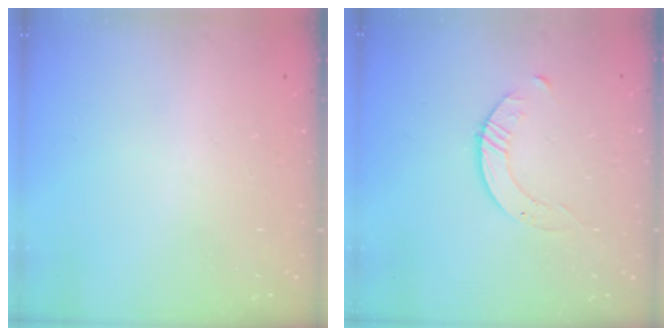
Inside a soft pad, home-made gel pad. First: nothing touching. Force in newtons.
{"total": 2.8, "press": 2.8, "slide": 0.3}